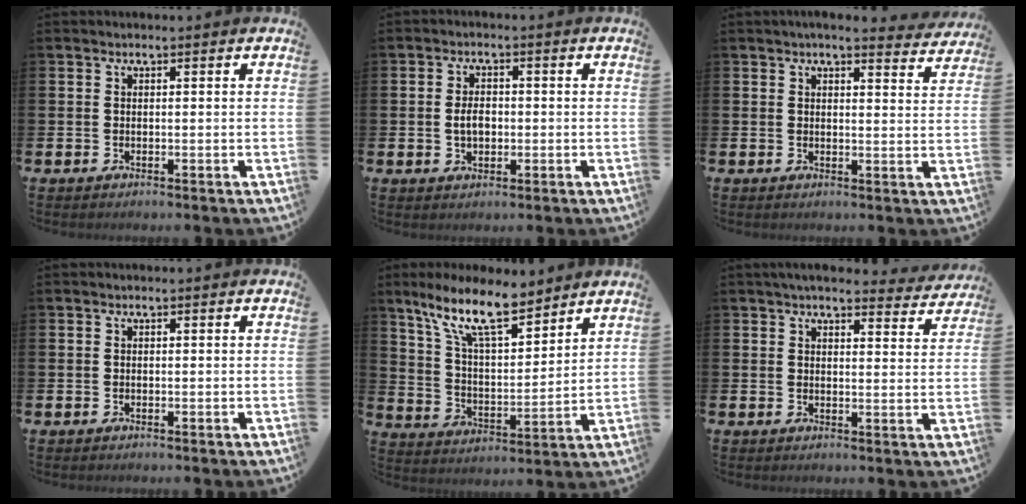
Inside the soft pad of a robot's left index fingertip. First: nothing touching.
{"total": 3.1, "force": [-0.2, 2.0, 2.3], "torque": [-0.027, 0.000, -0.010]}
{"total": 3.7, "force": [3.6, 0.2, 1.0], "torque": [-0.015, -0.019, 0.062]}
{"total": 0.0}
{"total": 12.2, "force": [9.6, 3.5, 6.6], "torque": [-0.145, -0.038, 0.170]}
{"total": 4.8, "force": [4.5, 0.9, 1.4], "torque": [-0.026, -0.022, 0.078]}